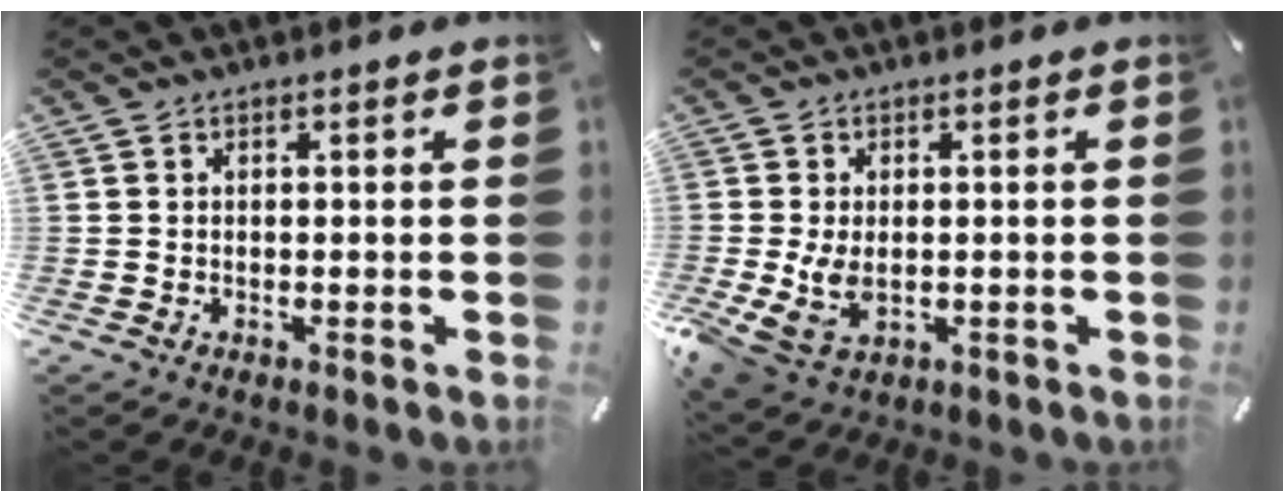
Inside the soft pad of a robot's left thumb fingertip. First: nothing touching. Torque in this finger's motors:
{"motor_torque": [0.43, 1.85, 1.26, 0.43, 0.21]}